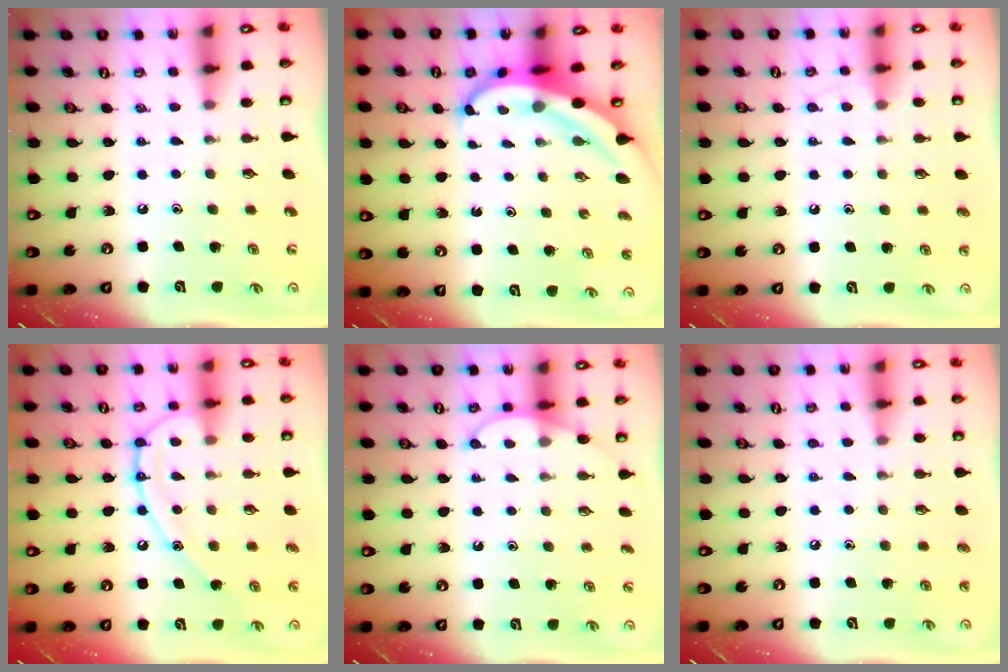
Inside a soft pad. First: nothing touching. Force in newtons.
{"total": 6.1, "press": 6.0, "slide": 1.5}
{"total": 4.4, "press": 4.4, "slide": 0.5}
{"total": 13.3, "press": 13.2, "slide": 1.3}
{"total": 6.5, "press": 6.5, "slide": 0.5}
{"total": 5.2, "press": 5.1, "slide": 0.6}